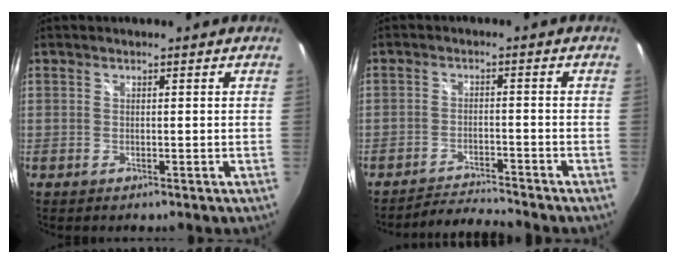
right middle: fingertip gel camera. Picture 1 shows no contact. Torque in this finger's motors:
{"motor_torque": [0.01, -0.04, -0.02, -0.01]}